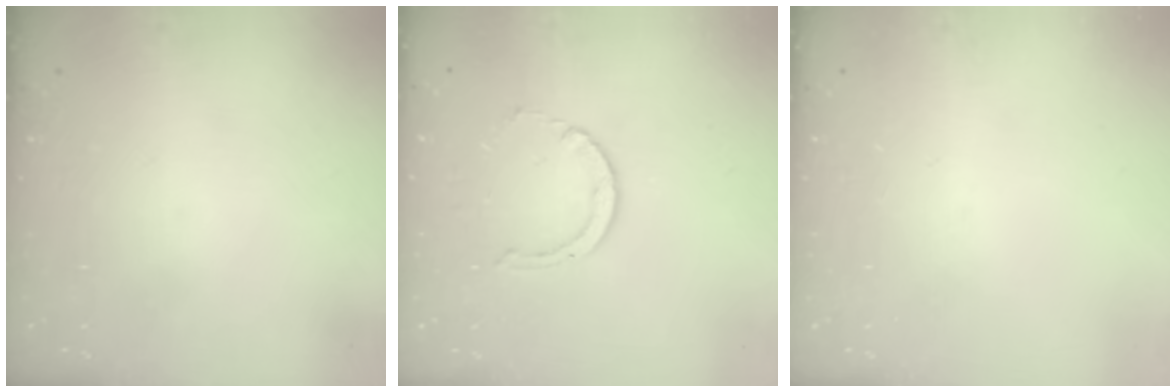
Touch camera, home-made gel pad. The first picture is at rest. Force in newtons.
{"total": 3.6, "press": 3.6, "slide": 0.4}
{"total": 0.0}